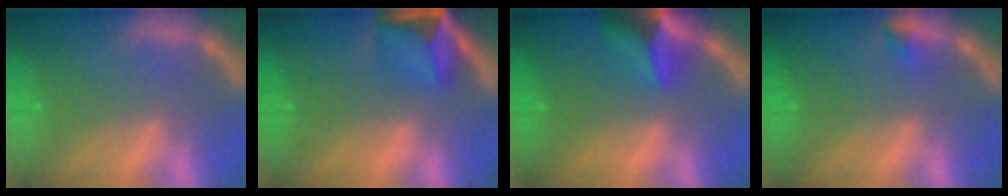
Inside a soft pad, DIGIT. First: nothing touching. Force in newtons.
{"total": 7.4}
{"total": 6.4}
{"total": 0.9}